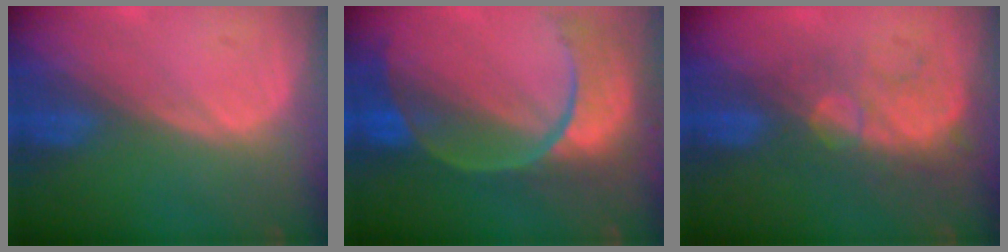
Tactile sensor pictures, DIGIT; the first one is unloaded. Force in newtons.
{"total": 11.2, "press": 9.4, "slide": 6.1}
{"total": 8.8, "press": 7.6, "slide": 4.4}